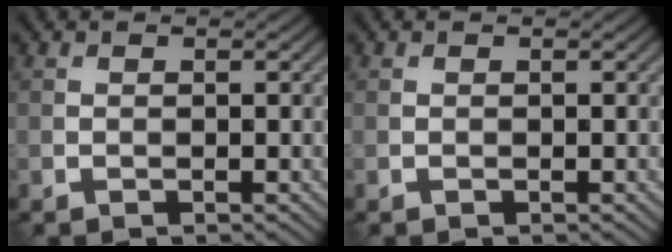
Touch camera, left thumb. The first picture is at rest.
{"total": 0.0}